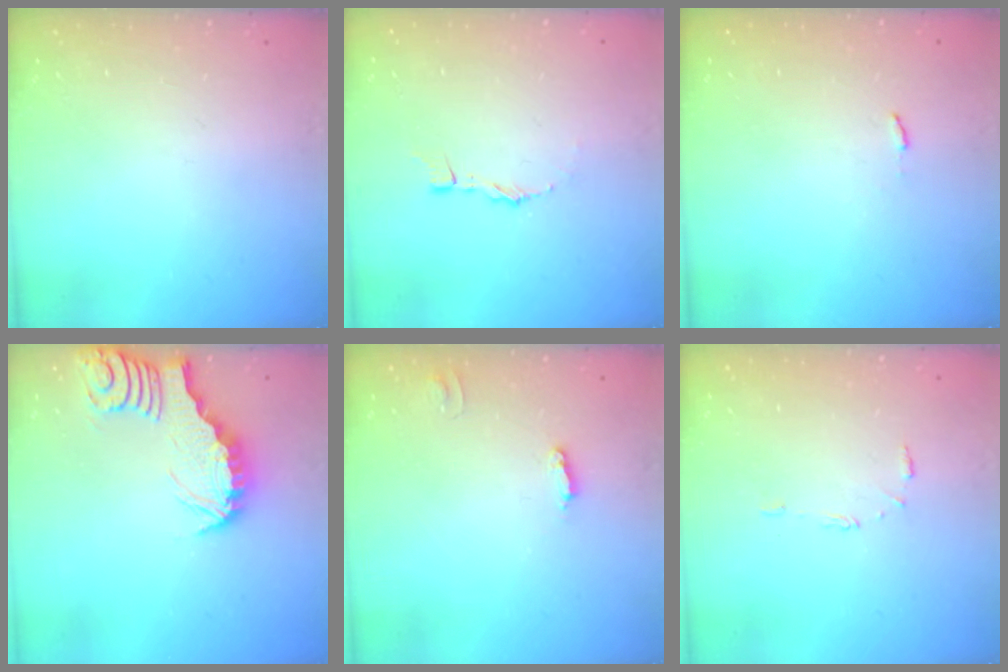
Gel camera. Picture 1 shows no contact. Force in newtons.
{"total": 2.5, "press": 2.5, "slide": 0.2}
{"total": 2.9, "press": 2.9, "slide": 0.3}
{"total": 3.1, "press": 3.1, "slide": 0.2}
{"total": 3.8, "press": 3.8, "slide": 0.3}
{"total": 5.2, "press": 5.1, "slide": 0.4}